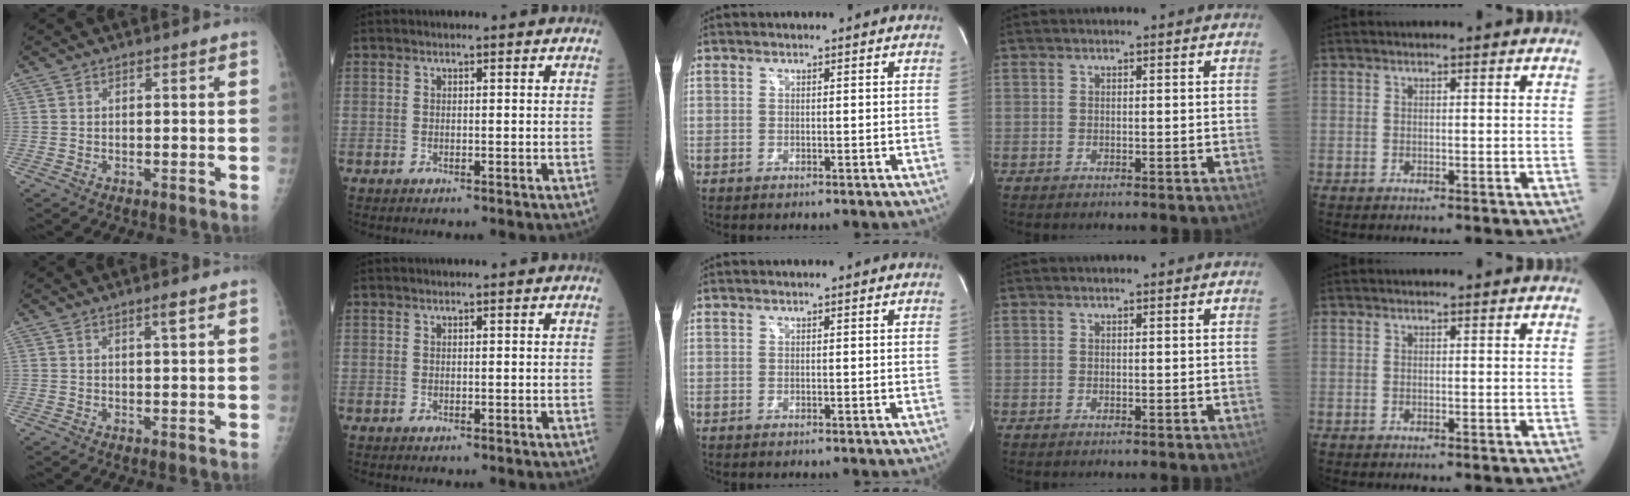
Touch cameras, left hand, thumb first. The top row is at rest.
{"thumb": {"total": 1.3, "force": [0.8, -0.1, 1.1], "torque": [-0.018, -0.004, 0.013]}}